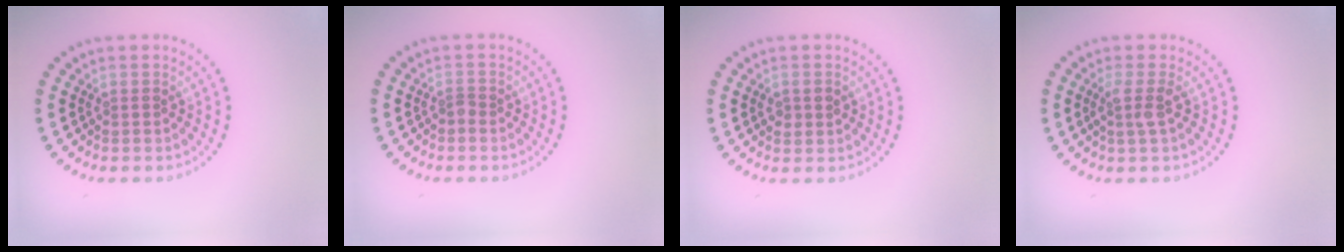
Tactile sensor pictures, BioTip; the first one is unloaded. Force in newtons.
{"total": 0.8, "press": 0.5, "slide": 0.6}
{"total": 1.4, "press": 1.4, "slide": 0.1}
{"total": 1.7, "press": 1.2, "slide": 1.2}